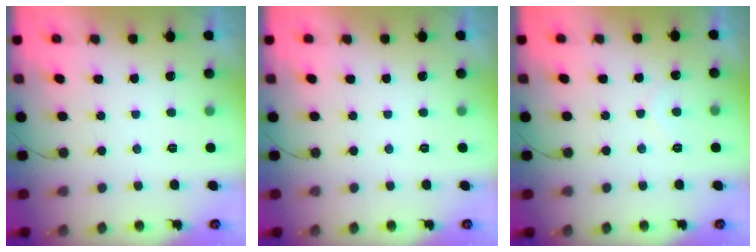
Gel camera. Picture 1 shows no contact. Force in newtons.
{"total": 0.0}
{"total": 3.9, "press": 3.9, "slide": 0.2}